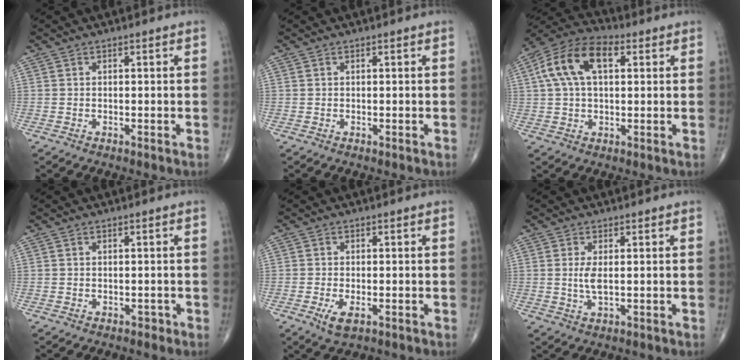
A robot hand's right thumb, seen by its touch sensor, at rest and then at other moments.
{"total": 0.0}
{"total": 12.9, "force": [3.5, 7.1, 10.1], "torque": [-0.196, 0.028, 0.057]}
{"total": 0.8, "force": [-0.4, 0.6, 0.2], "torque": [0.004, 0.003, -0.009]}
{"total": 3.5, "force": [-1.4, 1.6, 2.8], "torque": [-0.052, -0.005, -0.020]}
{"total": 3.2, "force": [0.3, 1.1, 3.0], "torque": [-0.066, -0.009, 0.008]}